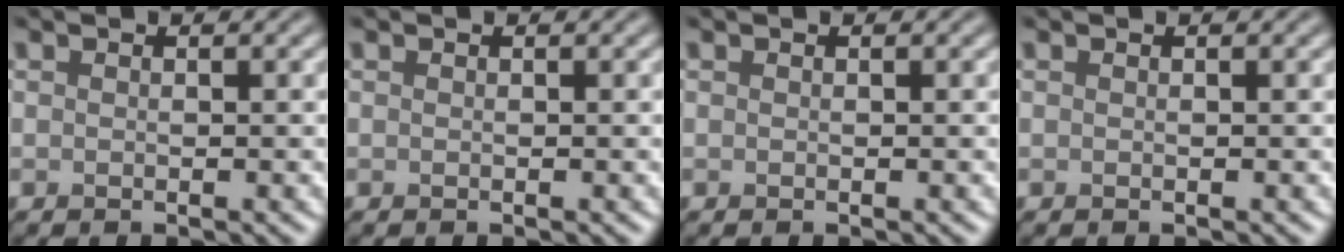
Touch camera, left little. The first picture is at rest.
{"total": 0.0}
{"total": 0.0}
{"total": 0.0}